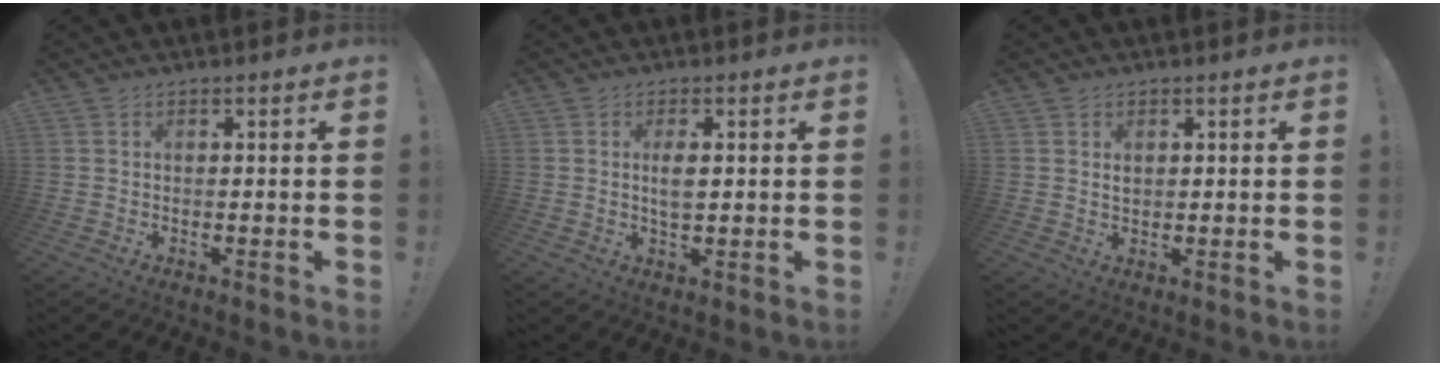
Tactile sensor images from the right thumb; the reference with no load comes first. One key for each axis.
{"total": 3.8, "fx": 0.7, "fy": 1.5, "fz": 3.4, "tx": -0.061, "ty": -0.007, "tz": 0.006}
{"total": 1.7, "fx": 0.8, "fy": 1.2, "fz": 0.9, "tx": -0.004, "ty": -0.003, "tz": 0.011}